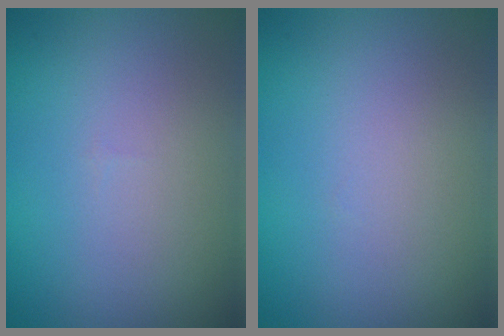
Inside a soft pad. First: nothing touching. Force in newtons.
{"total": 0.0}